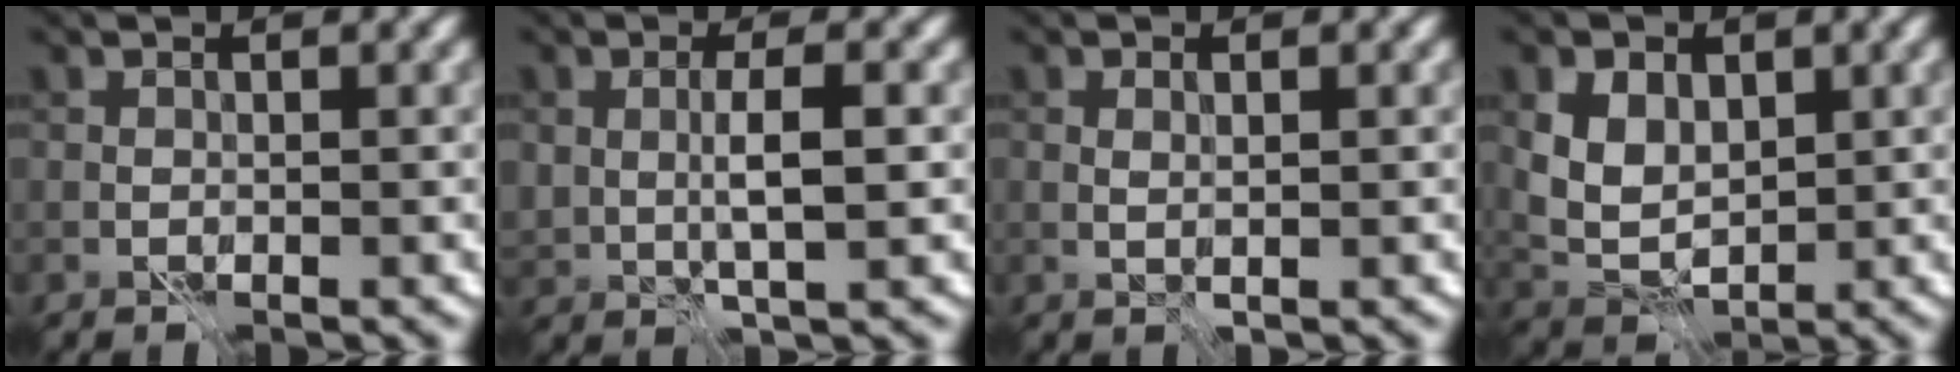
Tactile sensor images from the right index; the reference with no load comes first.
{"total": 2.8, "force": [0.3, 0.9, 2.7], "torque": [-0.057, -0.002, 0.006]}
{"total": 0.5, "force": [0.3, 0.0, 0.4], "torque": [-0.012, -0.002, 0.005]}
{"total": 4.2, "force": [1.2, 3.0, 2.5], "torque": [-0.054, -0.007, 0.020]}